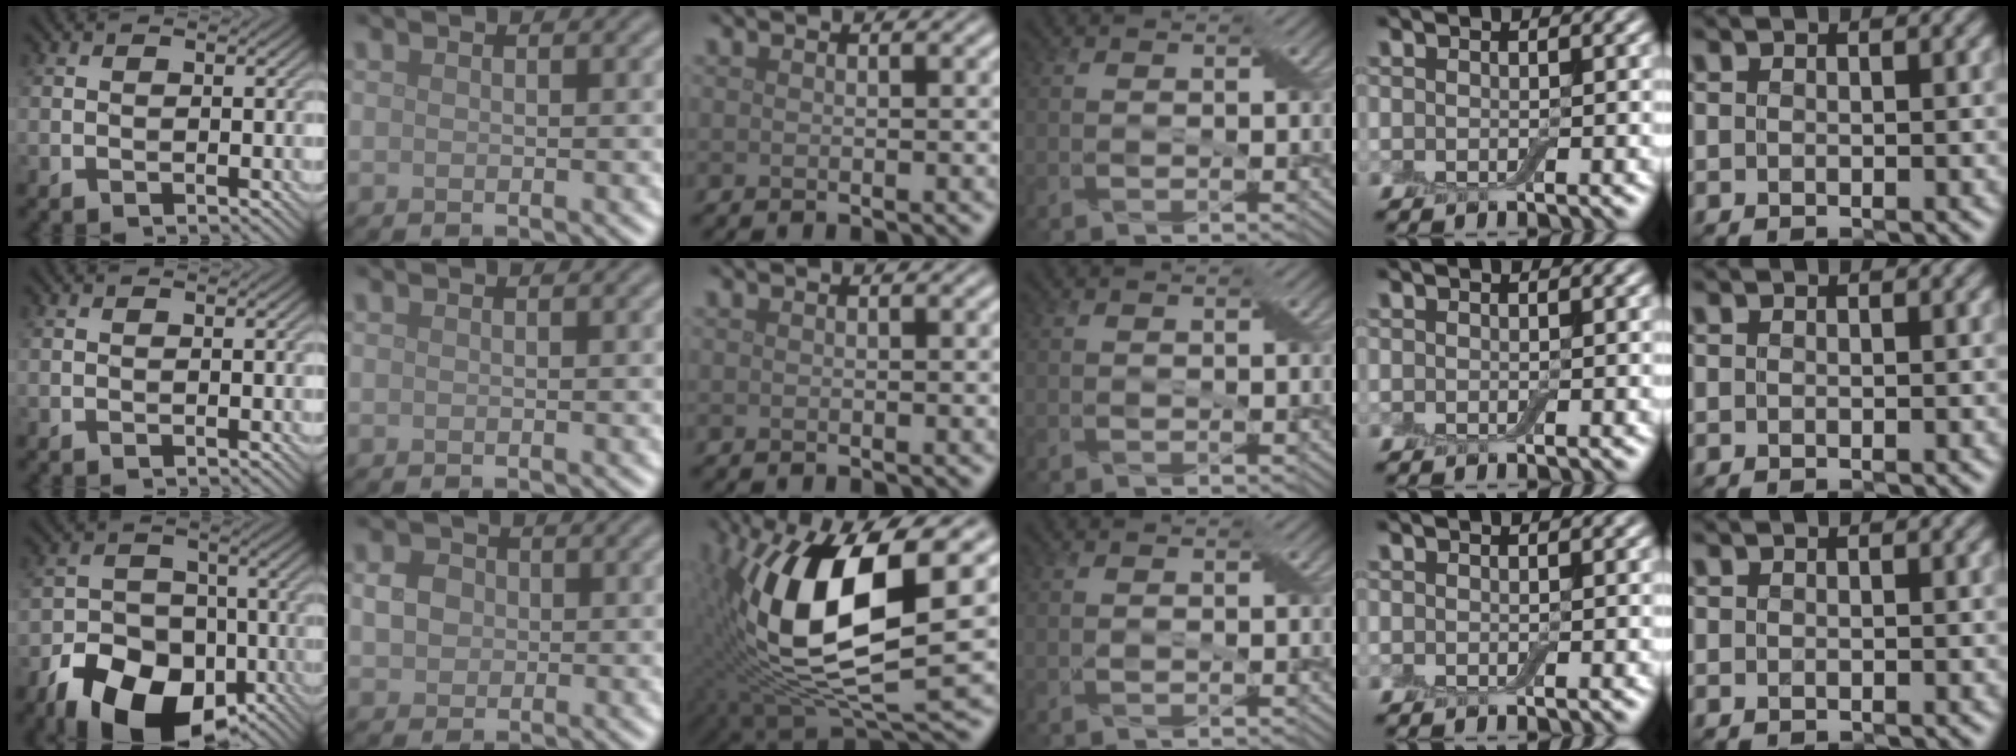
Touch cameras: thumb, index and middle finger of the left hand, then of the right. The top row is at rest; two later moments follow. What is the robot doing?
{"motion": "extract", "object": "airpods case & airpods"}